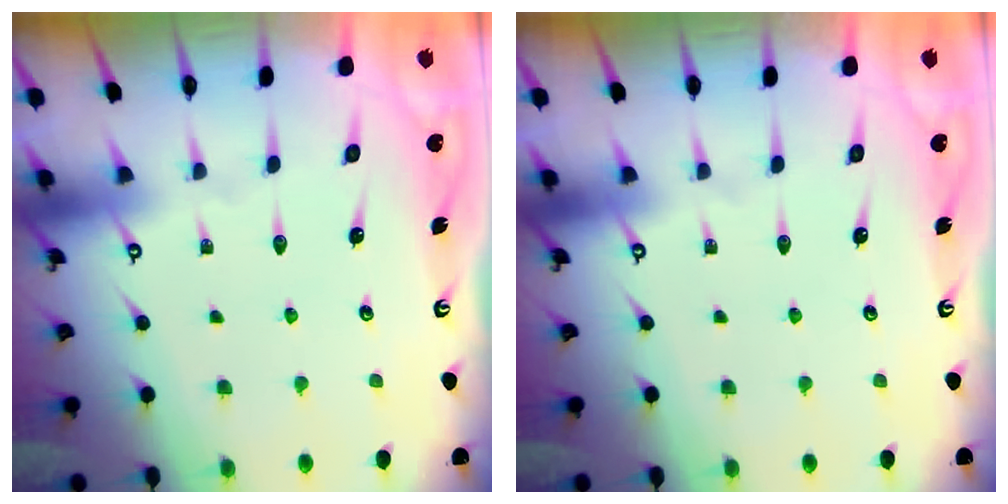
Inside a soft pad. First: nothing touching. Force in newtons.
{"total": 0.0}